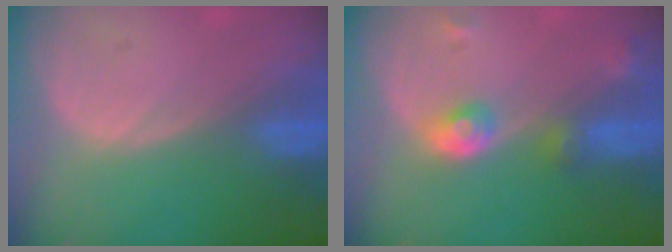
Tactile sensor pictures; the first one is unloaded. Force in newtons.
{"total": 4.5, "press": 4.1, "slide": 1.8}